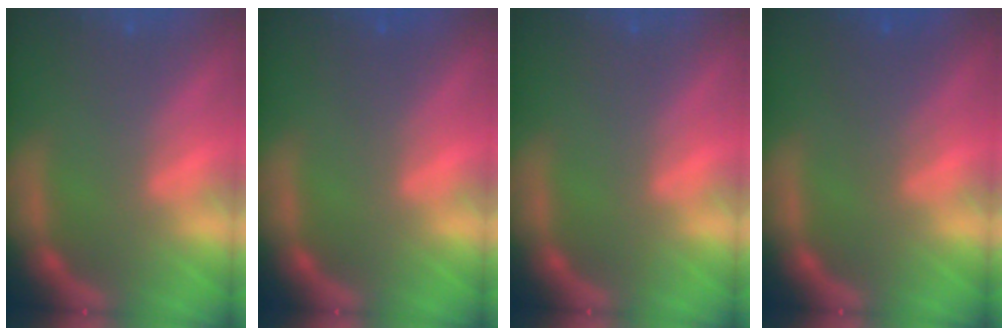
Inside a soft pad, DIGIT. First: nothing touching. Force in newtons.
{"total": 0.9}
{"total": 0.0}
{"total": 2.5}